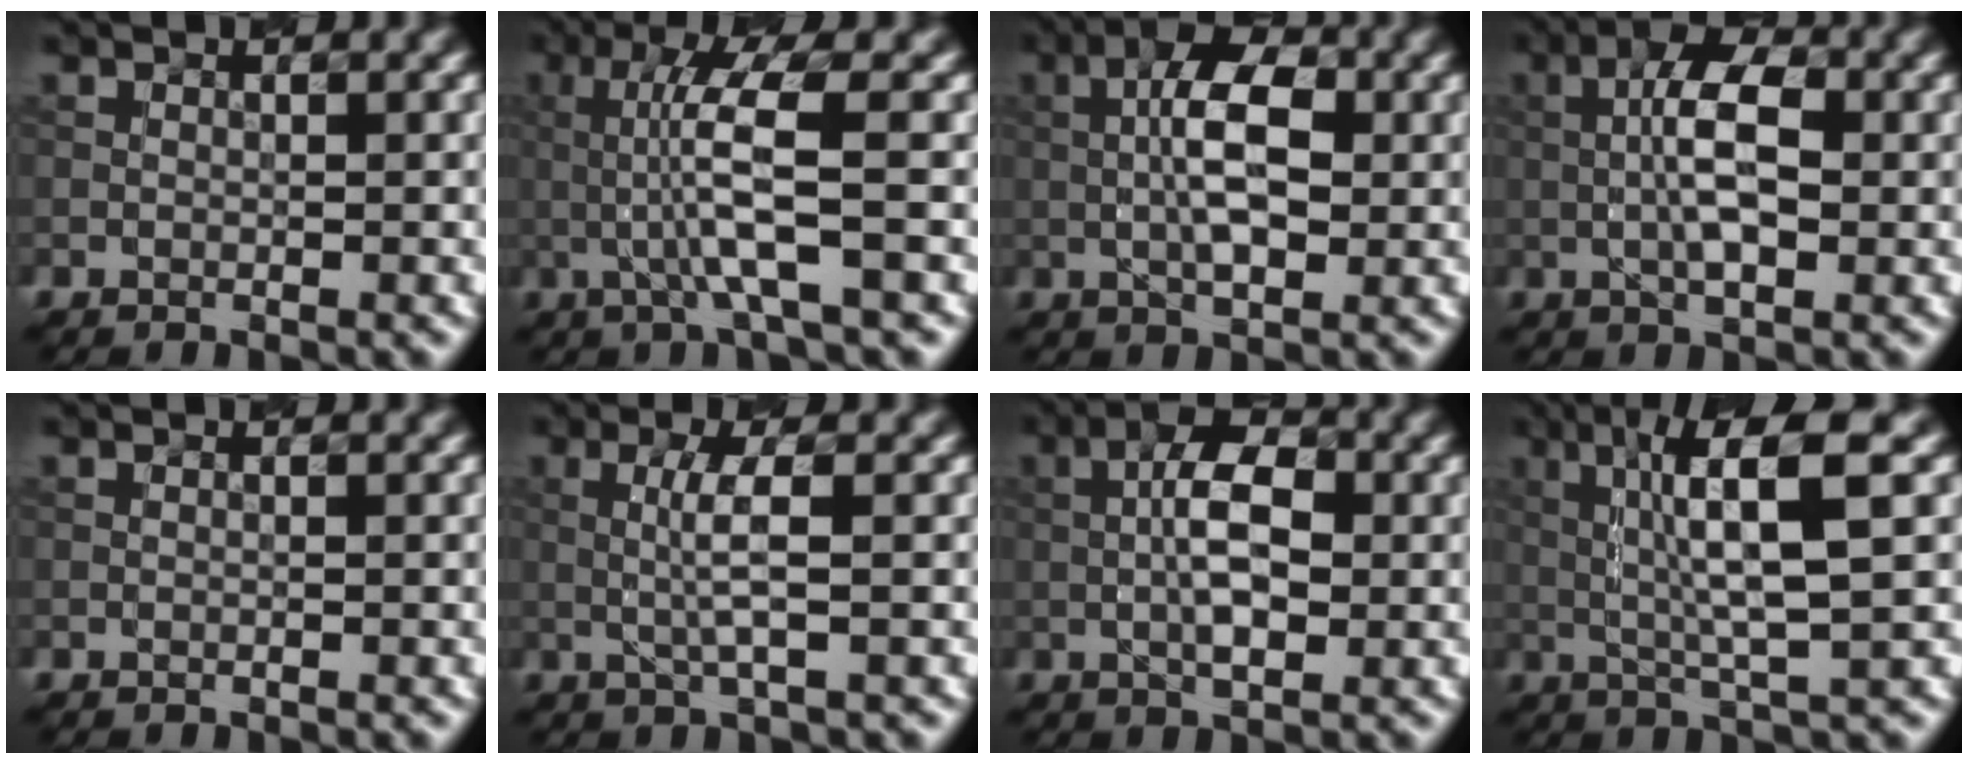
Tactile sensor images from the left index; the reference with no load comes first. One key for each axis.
{"total": 5.6, "fx": -0.2, "fy": 0.7, "fz": 5.6, "tx": -0.114, "ty": 0.008, "tz": -0.003}
{"total": 6.2, "fx": 0.3, "fy": 2.6, "fz": 5.7, "tx": -0.099, "ty": 0.012, "tz": -0.005}
{"total": 5.5, "fx": 0.0, "fy": 2.1, "fz": 5.1, "tx": -0.096, "ty": 0.010, "tz": -0.007}
{"total": 0.0}
{"total": 3.0, "fx": 0.0, "fy": 0.2, "fz": 3.0, "tx": -0.063, "ty": 0.003, "tz": 0.000}
{"total": 5.6, "fx": 0.0, "fy": 2.4, "fz": 5.1, "tx": -0.089, "ty": 0.009, "tz": -0.009}
{"total": 7.5, "fx": 1.4, "fy": 0.9, "fz": 7.3, "tx": -0.132, "ty": 0.012, "tz": 0.029}